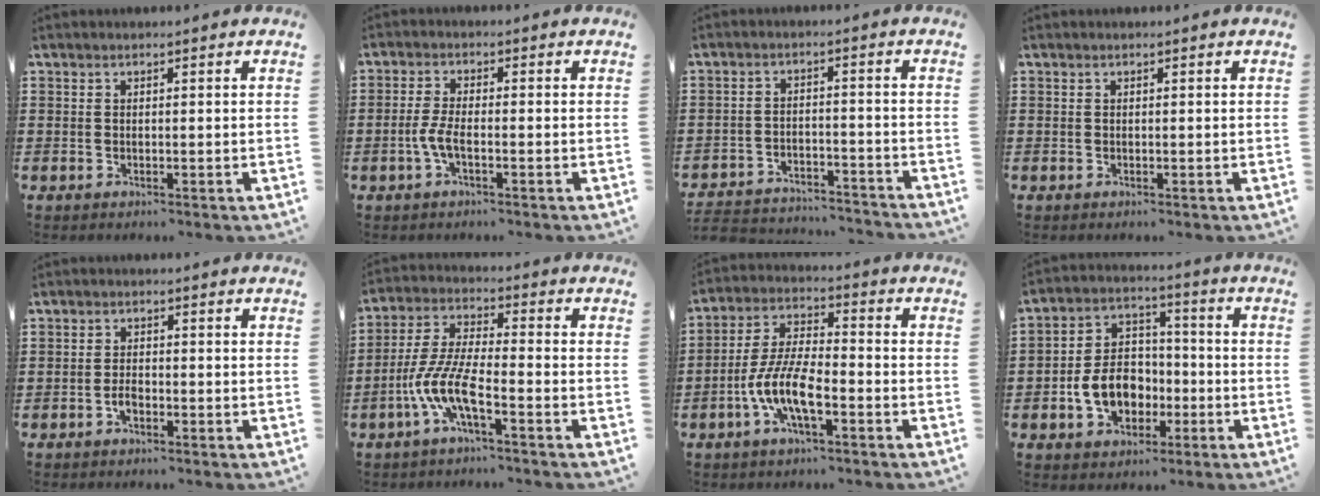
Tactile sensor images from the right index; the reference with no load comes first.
{"total": 3.7, "force": [-1.4, 1.0, 3.3], "torque": [-0.086, -0.007, -0.032]}
{"total": 4.2, "force": [-4.1, 0.5, 0.6], "torque": [-0.022, 0.001, -0.089]}
{"total": 0.0}
{"total": 1.9, "force": [-1.0, 1.0, 1.2], "torque": [-0.025, 0.000, -0.020]}
{"total": 8.5, "force": [-4.3, 1.9, 7.0], "torque": [-0.179, -0.017, -0.089]}
{"total": 8.9, "force": [-3.6, 3.2, 7.5], "torque": [-0.180, -0.009, -0.074]}
{"total": 8.5, "force": [-2.6, 6.4, 5.0], "torque": [-0.097, 0.011, -0.051]}